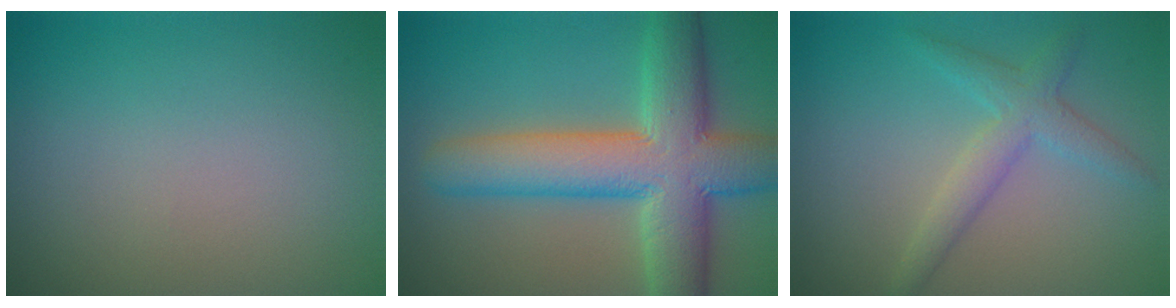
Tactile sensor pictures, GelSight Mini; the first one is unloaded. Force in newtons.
{"total": 10.3, "press": 10.3, "slide": 0.5}
{"total": 2.9, "press": 2.9, "slide": 0.1}